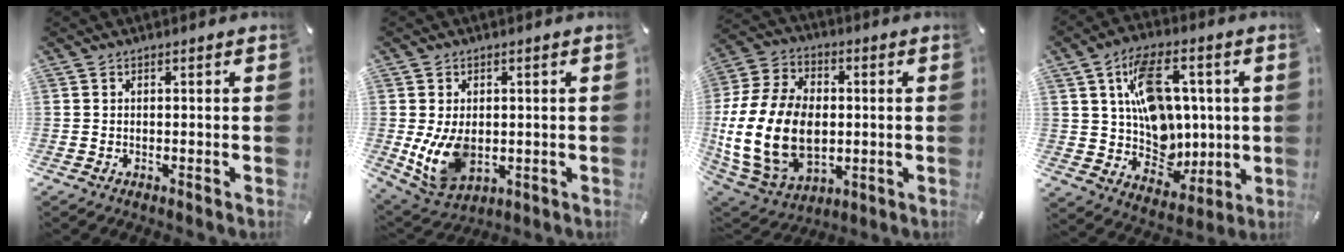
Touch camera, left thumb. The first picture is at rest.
{"total": 9.5, "force": [-0.5, 6.9, 6.6], "torque": [-0.135, -0.004, -0.003]}
{"total": 23.3, "force": [-2.0, 16.7, 16.1], "torque": [-0.355, 0.011, -0.025]}
{"total": 16.4, "force": [4.6, 12.4, 9.6], "torque": [-0.150, -0.008, 0.099]}